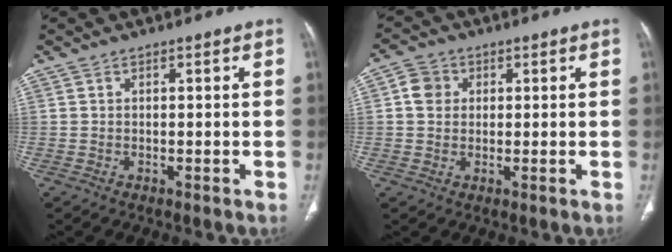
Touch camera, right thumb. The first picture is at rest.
{"total": 4.6, "force": [1.0, 4.1, 2.0], "torque": [-0.025, 0.006, 0.015]}